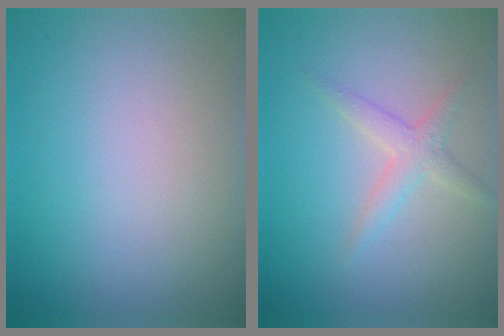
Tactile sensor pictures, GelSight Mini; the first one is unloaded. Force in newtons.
{"total": 1.9, "press": 1.9, "slide": 0.0}